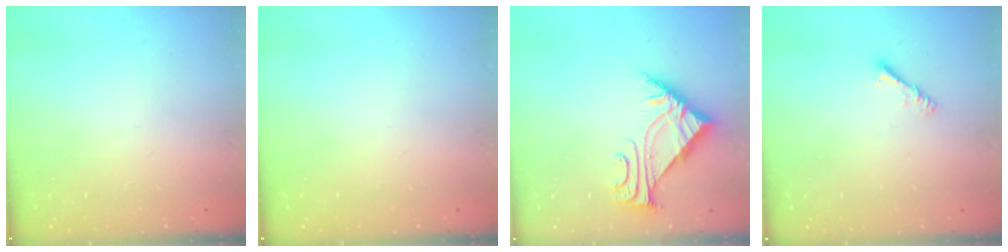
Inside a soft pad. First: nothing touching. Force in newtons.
{"total": 0.0}
{"total": 4.9, "press": 4.8, "slide": 0.8}
{"total": 3.6, "press": 3.5, "slide": 0.7}